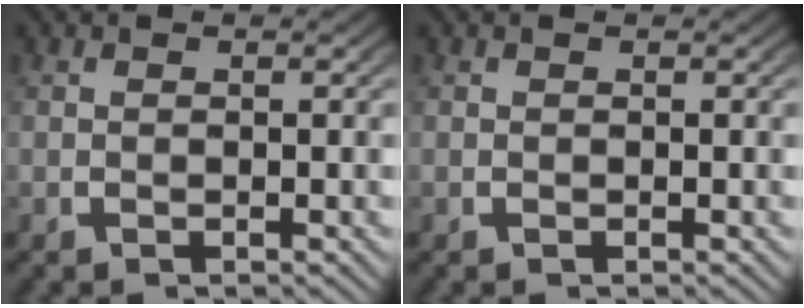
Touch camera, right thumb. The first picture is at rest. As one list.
[{"total": 0.0}]